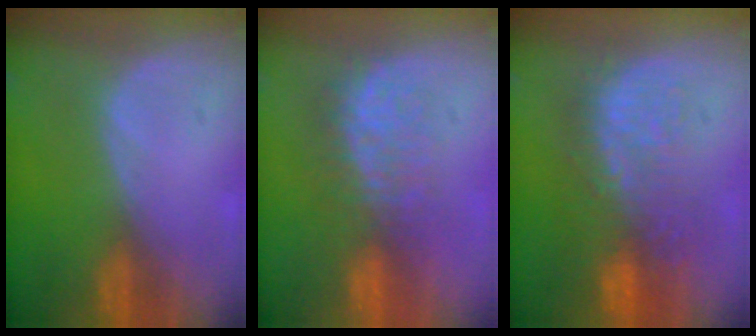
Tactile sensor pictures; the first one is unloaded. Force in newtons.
{"total": 7.5, "press": 7.3, "slide": 1.7}
{"total": 10.8, "press": 9.7, "slide": 4.9}